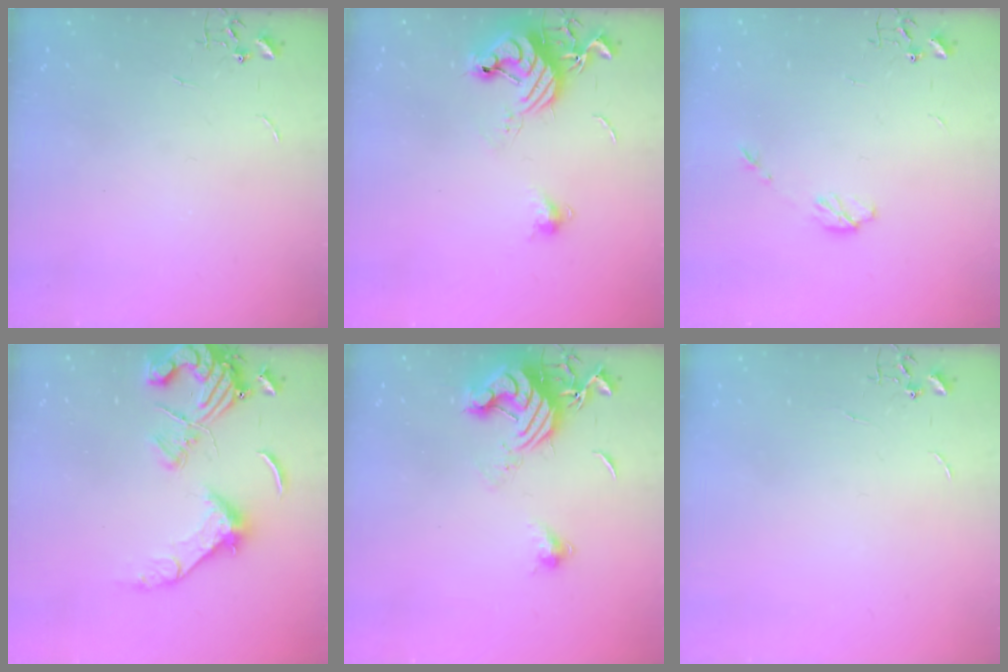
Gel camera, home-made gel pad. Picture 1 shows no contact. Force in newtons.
{"total": 12.8, "press": 12.8, "slide": 0.8}
{"total": 4.6, "press": 4.6, "slide": 0.5}
{"total": 14.4, "press": 14.3, "slide": 1.9}
{"total": 12.9, "press": 12.8, "slide": 1.6}
{"total": 0.0}